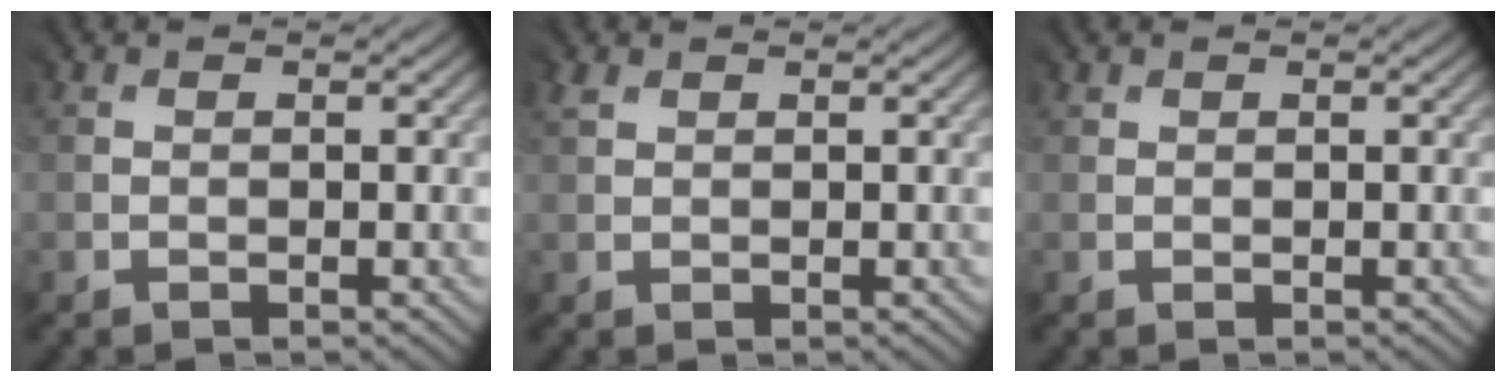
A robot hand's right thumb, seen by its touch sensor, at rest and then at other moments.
{"total": 2.2, "force": [1.6, 1.3, 0.8], "torque": [-0.023, 0.003, 0.029]}
{"total": 0.7, "force": [0.6, 0.3, 0.0], "torque": [0.000, -0.001, 0.012]}